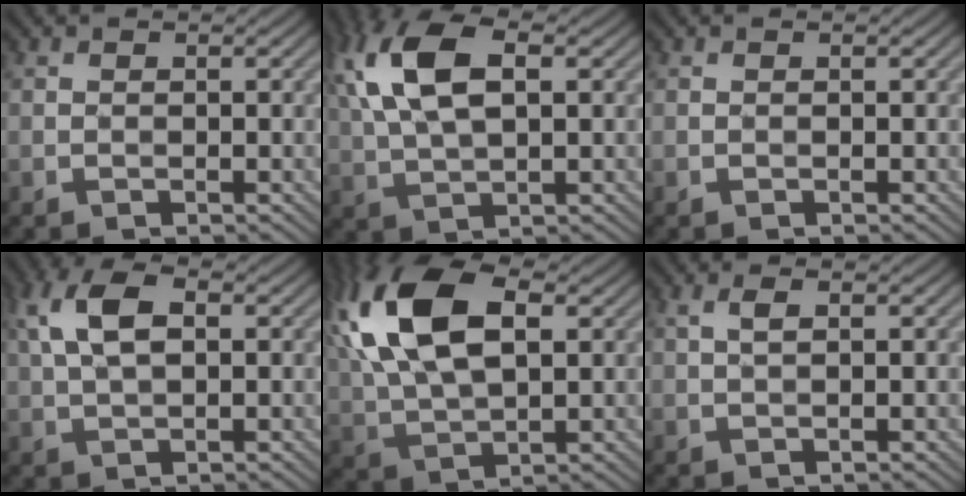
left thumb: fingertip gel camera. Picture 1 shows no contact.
{"total": 11.0, "force": [3.5, 5.2, 9.0], "torque": [-0.210, 0.020, 0.064]}
{"total": 0.0}
{"total": 7.2, "force": [1.9, 3.6, 5.9], "torque": [-0.131, 0.018, 0.032]}
{"total": 15.5, "force": [5.0, 8.1, 12.2], "torque": [-0.279, 0.027, 0.090]}
{"total": 1.9, "force": [0.7, 0.6, 1.7], "torque": [-0.042, 0.006, 0.015]}